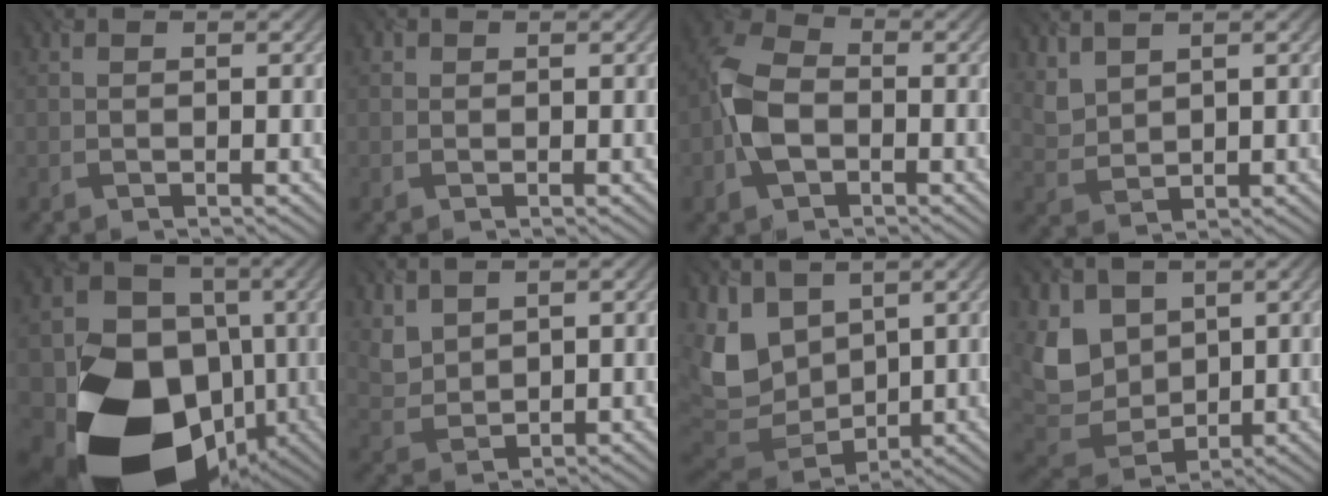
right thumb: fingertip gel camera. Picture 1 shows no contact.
{"total": 0.5, "force": [0.2, 0.5, 0.1], "torque": [0.001, -0.003, 0.000]}
{"total": 7.2, "force": [-1.9, 4.9, 4.8], "torque": [-0.115, 0.004, -0.047]}
{"total": 3.4, "force": [2.5, 1.6, 1.6], "torque": [-0.046, -0.001, 0.062]}
{"total": 19.8, "force": [-5.9, 15.5, 10.7], "torque": [-0.206, -0.044, -0.099]}
{"total": 3.7, "force": [2.5, 2.1, 1.7], "torque": [-0.050, -0.004, 0.060]}
{"total": 11.7, "force": [3.6, 8.4, 7.3], "torque": [-0.215, -0.007, 0.078]}
{"total": 9.2, "force": [3.2, 7.1, 5.1], "torque": [-0.154, -0.014, 0.064]}